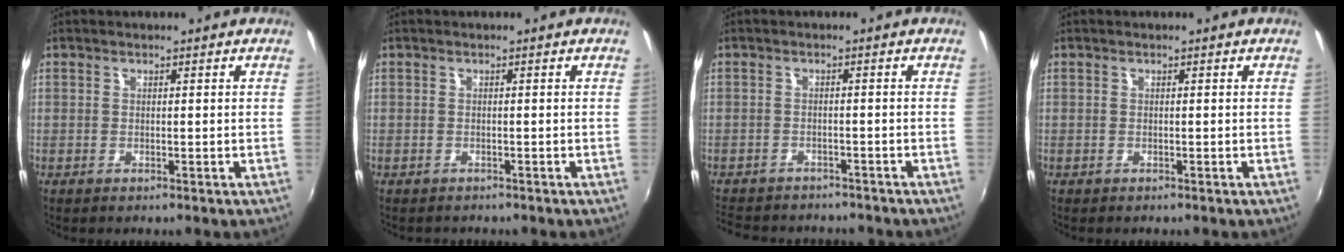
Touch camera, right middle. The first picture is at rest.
{"total": 1.2, "force": [-1.1, 0.6, 0.1], "torque": [-0.008, -0.003, -0.016]}
{"total": 10.7, "force": [-9.3, 3.9, 3.5], "torque": [-0.091, -0.017, -0.138]}
{"total": 0.0}